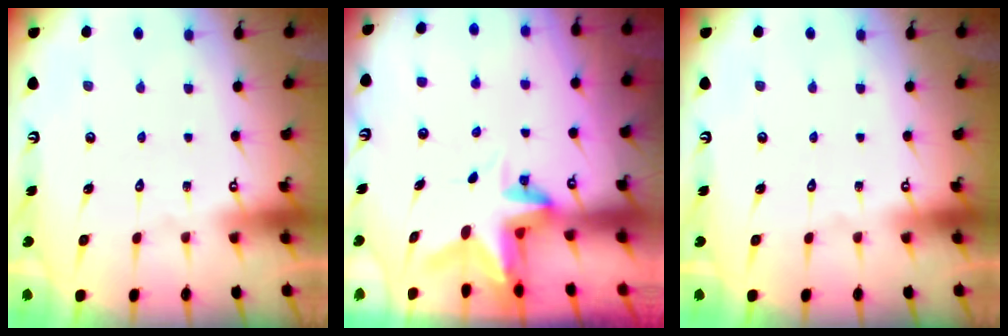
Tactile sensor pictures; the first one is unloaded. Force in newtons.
{"total": 4.3, "press": 4.3, "slide": 0.1}
{"total": 0.0}